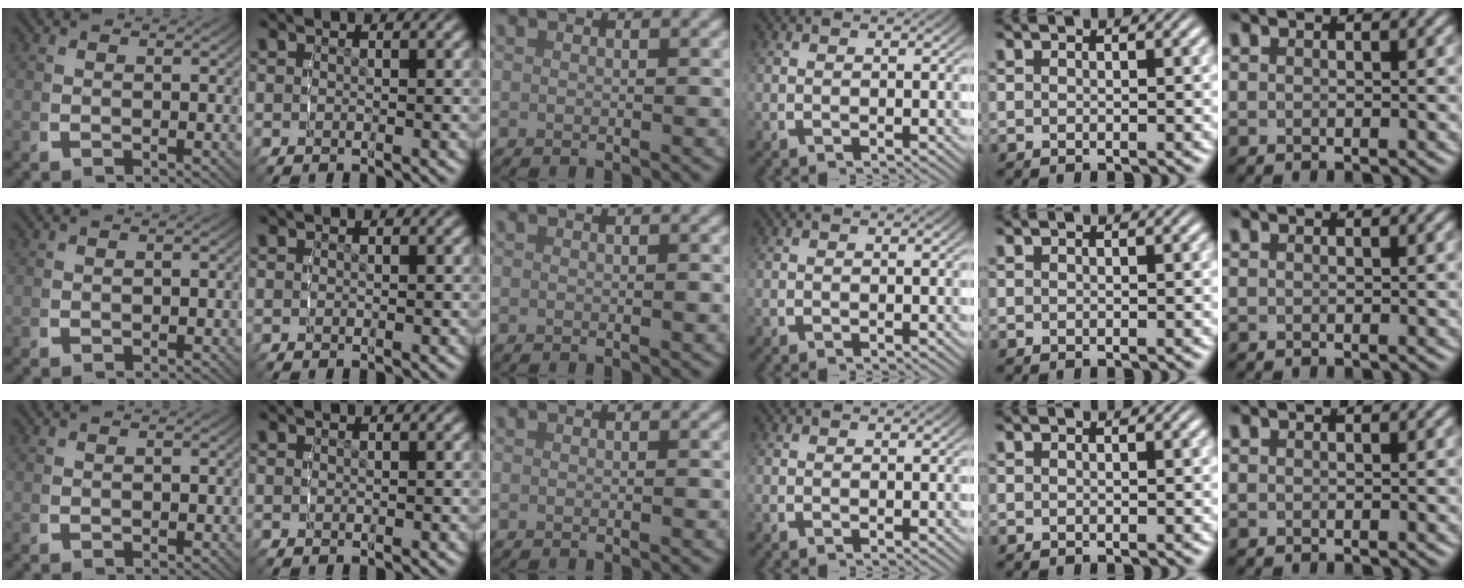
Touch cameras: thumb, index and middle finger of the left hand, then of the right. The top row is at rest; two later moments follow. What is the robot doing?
{"motion": "lift_and_place", "object": "legos"}